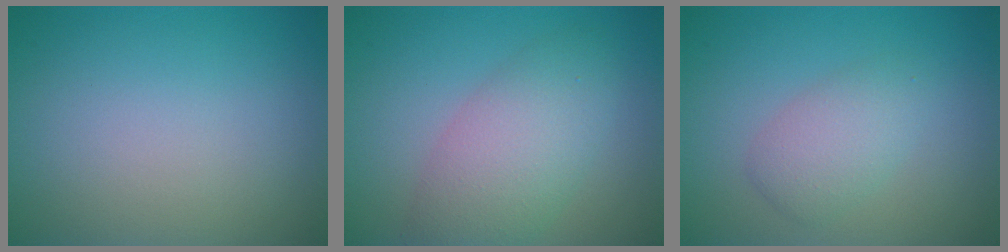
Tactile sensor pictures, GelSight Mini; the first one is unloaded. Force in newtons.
{"total": 5.3, "press": 5.3, "slide": 0.2}
{"total": 2.7, "press": 2.7, "slide": 0.1}